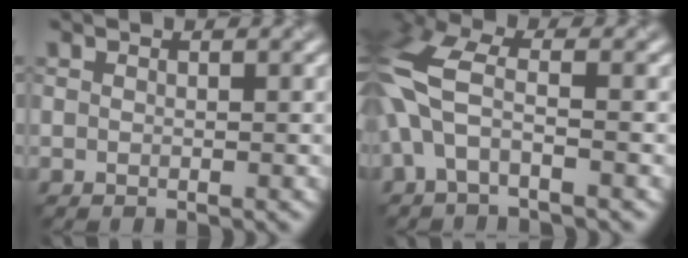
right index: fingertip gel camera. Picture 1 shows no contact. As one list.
[{"total": 4.9, "force": [-1.5, 2.0, 4.3], "torque": [-0.122, 0.019, -0.031]}]